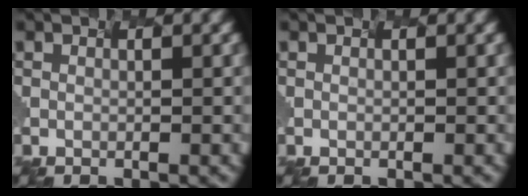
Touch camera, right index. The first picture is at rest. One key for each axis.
{"total": 0.0}